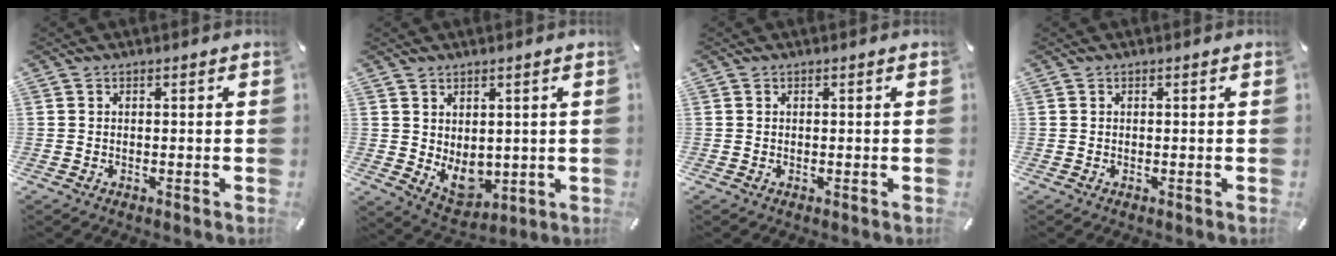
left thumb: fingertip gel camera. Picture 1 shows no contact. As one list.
[{"total": 7.7, "force": [-0.1, 6.2, 4.6], "torque": [-0.059, -0.008, 0.001]}, {"total": 0.0}, {"total": 0.0}]